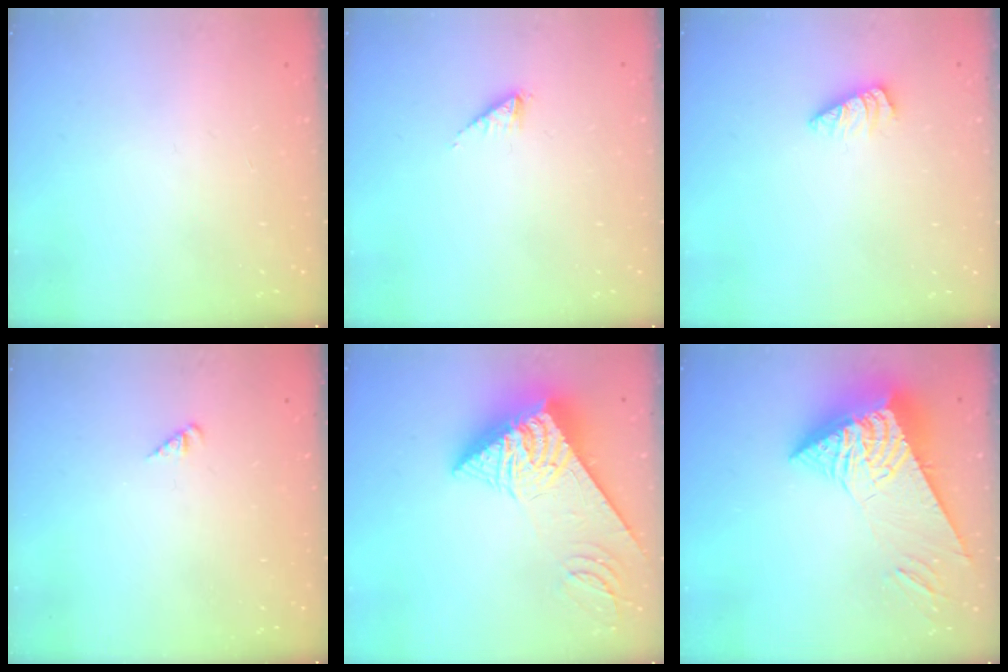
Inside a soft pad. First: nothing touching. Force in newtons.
{"total": 2.1, "press": 2.1, "slide": 0.2}
{"total": 1.5, "press": 1.5, "slide": 0.3}
{"total": 1.3, "press": 1.3, "slide": 0.3}
{"total": 12.6, "press": 12.5, "slide": 1.5}
{"total": 11.8, "press": 11.7, "slide": 1.5}